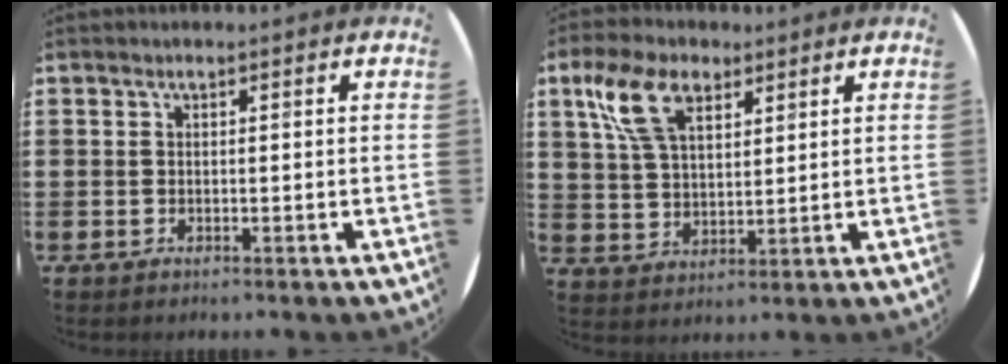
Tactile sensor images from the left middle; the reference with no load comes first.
{"total": 8.3, "force": [4.7, 4.4, 5.3], "torque": [-0.121, 0.014, 0.087]}